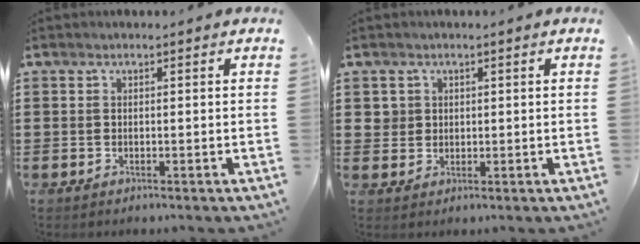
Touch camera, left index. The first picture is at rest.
{"total": 2.4, "force": [0.9, 2.2, 0.3], "torque": [-0.016, 0.009, 0.015]}